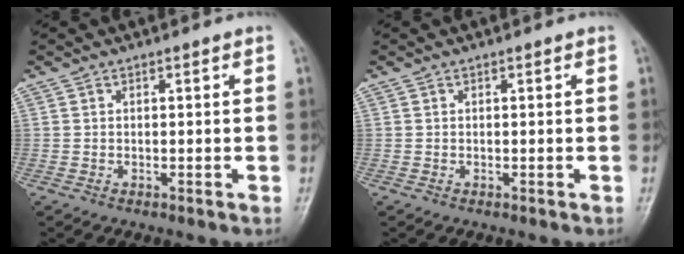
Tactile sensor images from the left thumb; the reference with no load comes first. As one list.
[{"total": 0.0}]